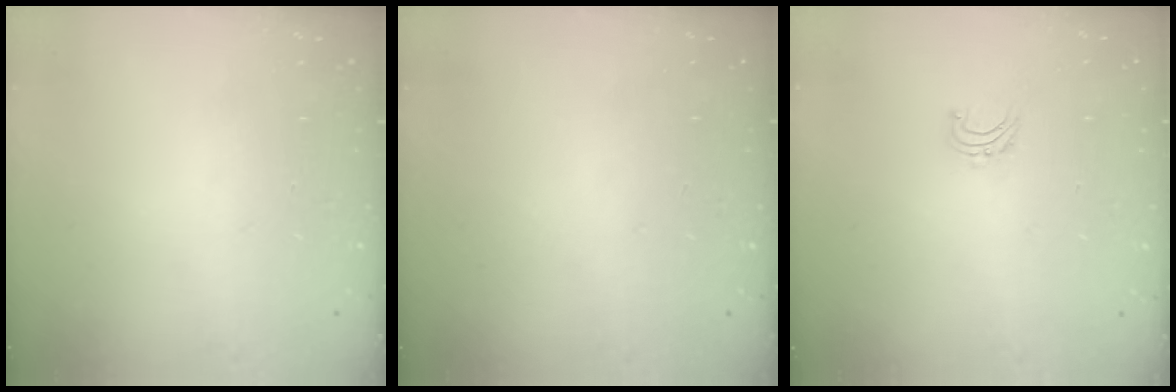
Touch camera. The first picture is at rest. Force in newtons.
{"total": 0.0}
{"total": 4.7, "press": 4.7, "slide": 0.4}